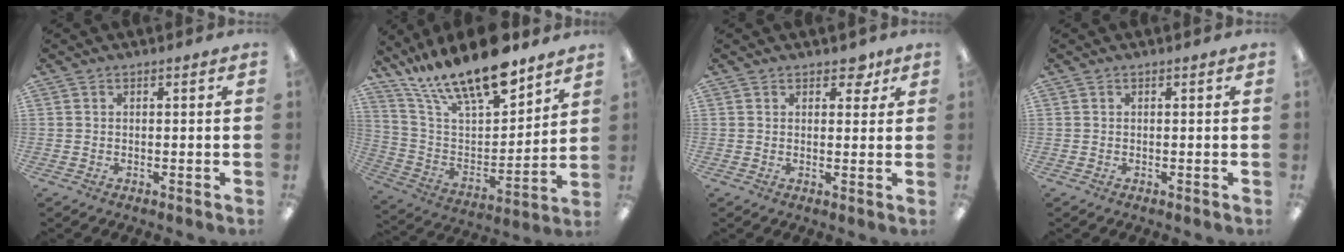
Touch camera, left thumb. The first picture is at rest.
{"total": 20.5, "force": [16.5, 5.8, 10.6], "torque": [-0.198, -0.113, 0.288]}
{"total": 3.8, "force": [2.5, 2.3, 1.7], "torque": [-0.007, -0.008, 0.039]}
{"total": 0.0}